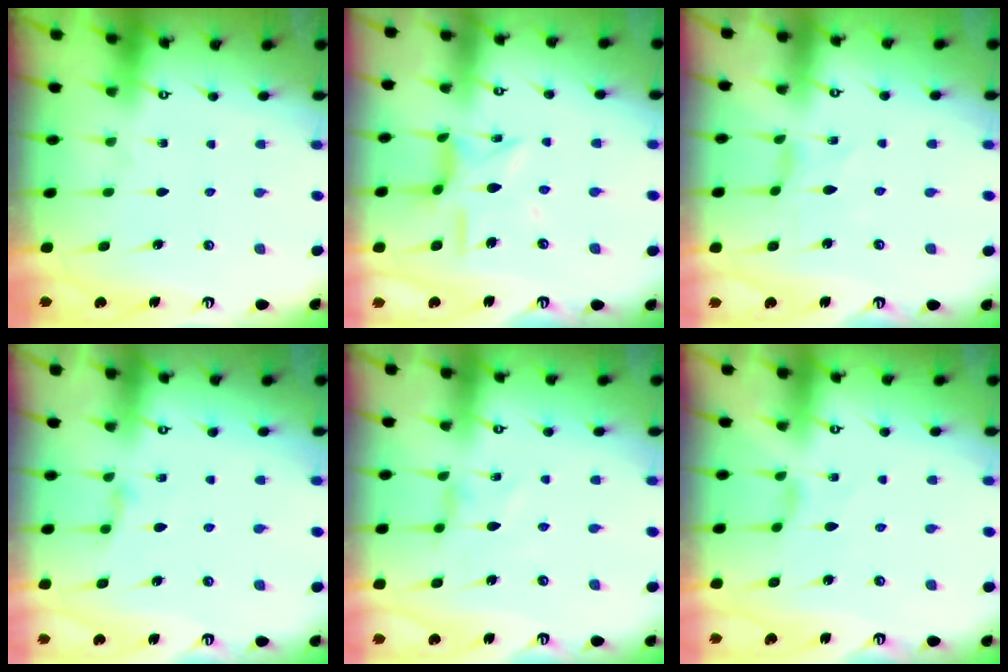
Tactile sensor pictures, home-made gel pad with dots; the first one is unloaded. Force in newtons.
{"total": 9.8, "press": 9.8, "slide": 0.8}
{"total": 0.0}
{"total": 2.3, "press": 2.3, "slide": 0.4}
{"total": 1.5, "press": 1.5, "slide": 0.3}
{"total": 0.6, "press": 0.6, "slide": 0.2}